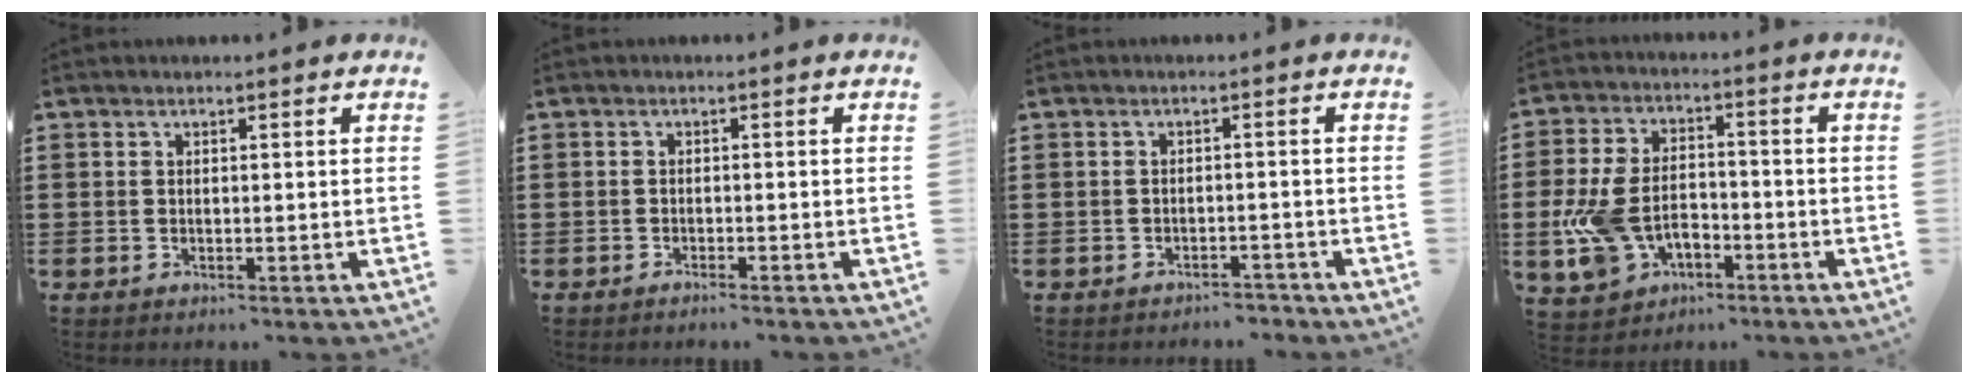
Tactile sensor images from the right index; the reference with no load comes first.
{"total": 1.1, "force": [-1.0, -0.1, 0.2], "torque": [-0.006, -0.002, -0.021]}
{"total": 1.7, "force": [-1.7, 0.3, 0.1], "torque": [-0.009, 0.002, -0.036]}
{"total": 8.4, "force": [-2.8, 5.3, 5.8], "torque": [-0.151, 0.005, -0.058]}